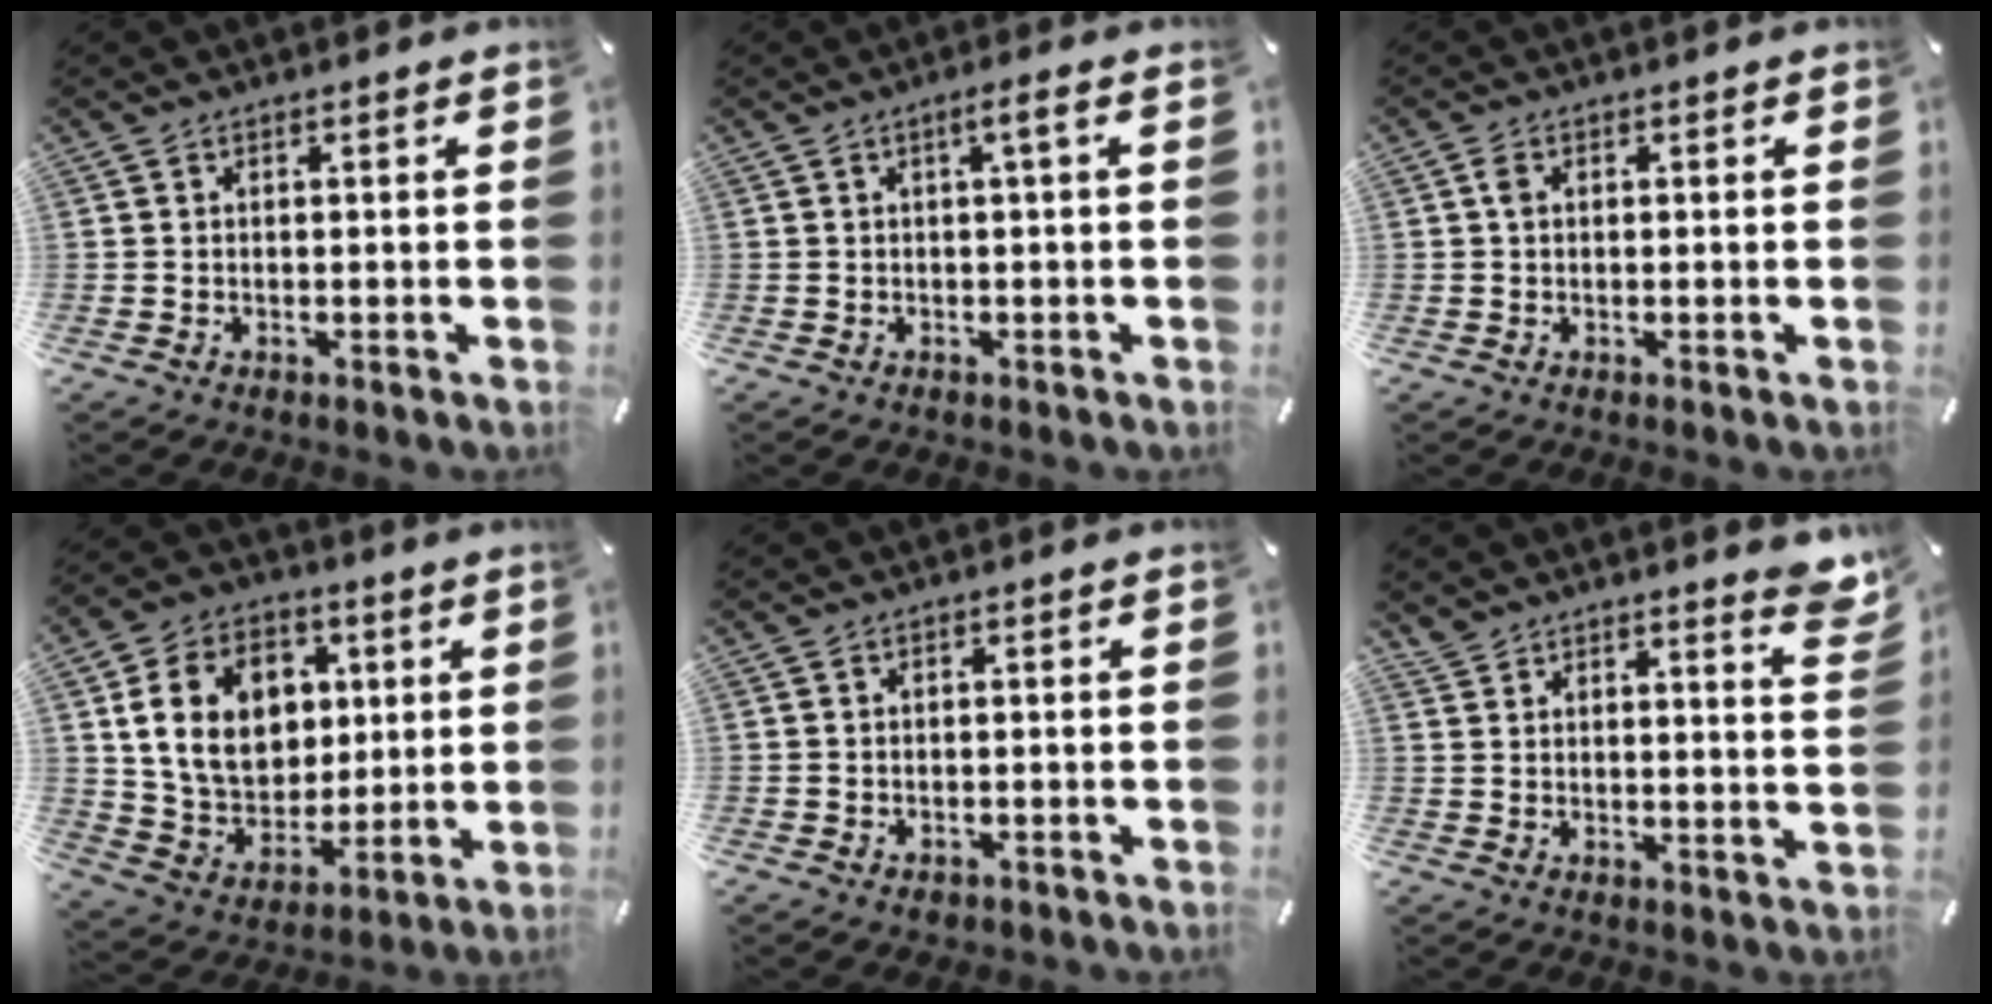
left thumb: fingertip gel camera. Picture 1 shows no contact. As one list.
[{"total": 3.1, "force": [0.2, 0.2, 3.1], "torque": [-0.059, 0.004, 0.000]}, {"total": 1.4, "force": [0.2, 0.9, 1.1], "torque": [-0.022, 0.005, 0.003]}, {"total": 16.4, "force": [4.2, 13.3, 8.6], "torque": [-0.157, 0.004, 0.084]}, {"total": 1.1, "force": [-0.5, 0.9, 0.5], "torque": [-0.008, 0.004, -0.010]}, {"total": 6.6, "force": [5.7, 1.9, 2.7], "torque": [-0.038, -0.037, 0.102]}]